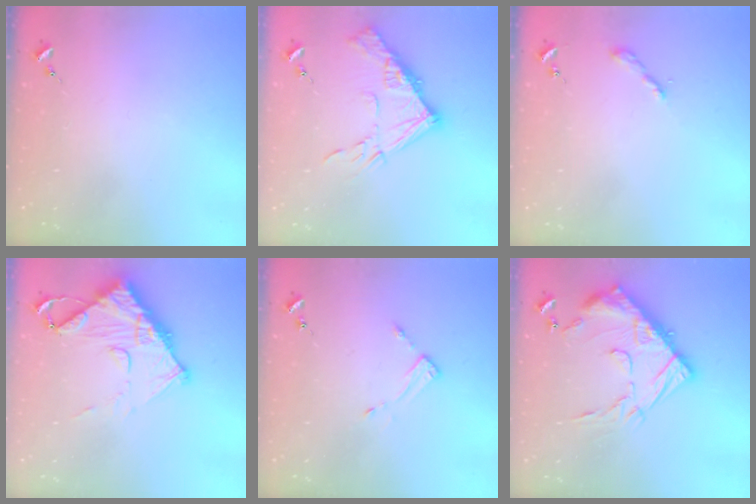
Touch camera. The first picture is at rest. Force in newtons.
{"total": 14.5, "press": 14.4, "slide": 1.6}
{"total": 2.2, "press": 2.2, "slide": 0.2}
{"total": 14.0, "press": 13.9, "slide": 1.3}
{"total": 3.5, "press": 3.5, "slide": 0.3}
{"total": 20.3, "press": 20.3, "slide": 1.1}